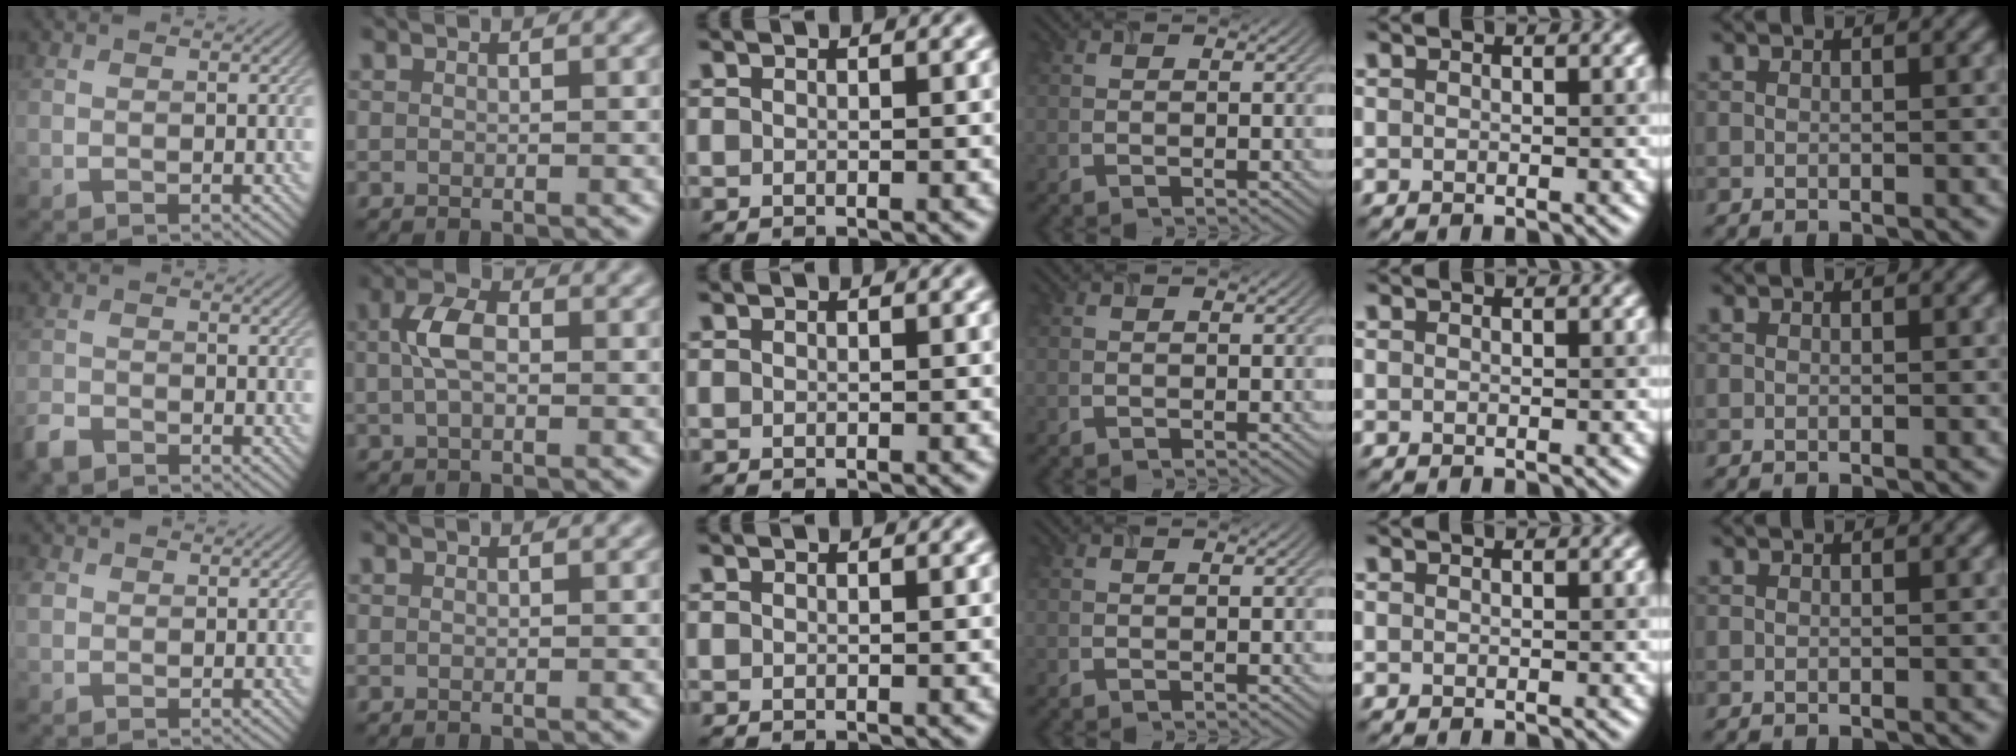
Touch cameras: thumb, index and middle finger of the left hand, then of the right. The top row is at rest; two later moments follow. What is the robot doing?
{"motion": "insert", "object": "airpods case & airpods"}